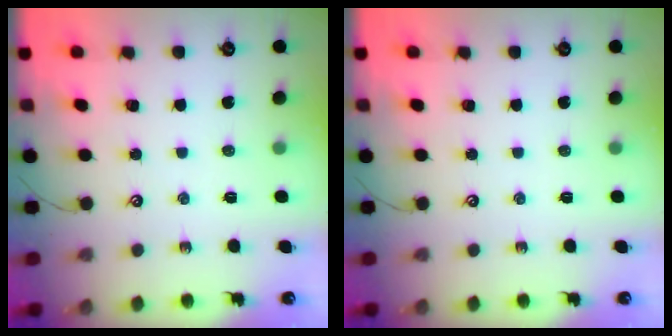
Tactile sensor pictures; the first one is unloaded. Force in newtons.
{"total": 0.0}